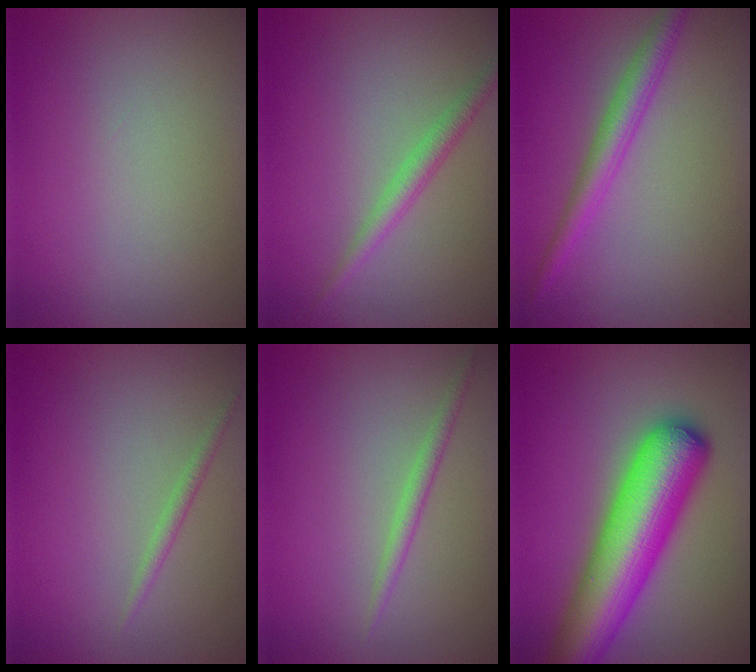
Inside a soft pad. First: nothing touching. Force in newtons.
{"total": 2.0, "press": 2.0, "slide": 0.1}
{"total": 3.0, "press": 3.0, "slide": 0.2}
{"total": 0.9, "press": 0.9, "slide": 0.1}
{"total": 1.3, "press": 1.3, "slide": 0.0}
{"total": 10.1, "press": 10.1, "slide": 0.4}